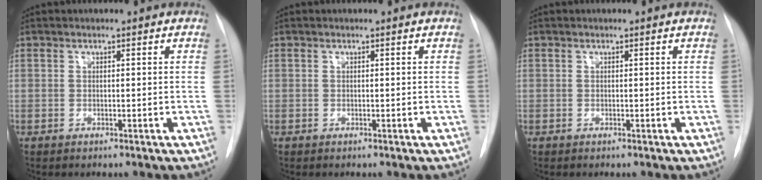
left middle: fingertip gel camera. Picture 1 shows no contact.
{"total": 0.0}
{"total": 0.0}